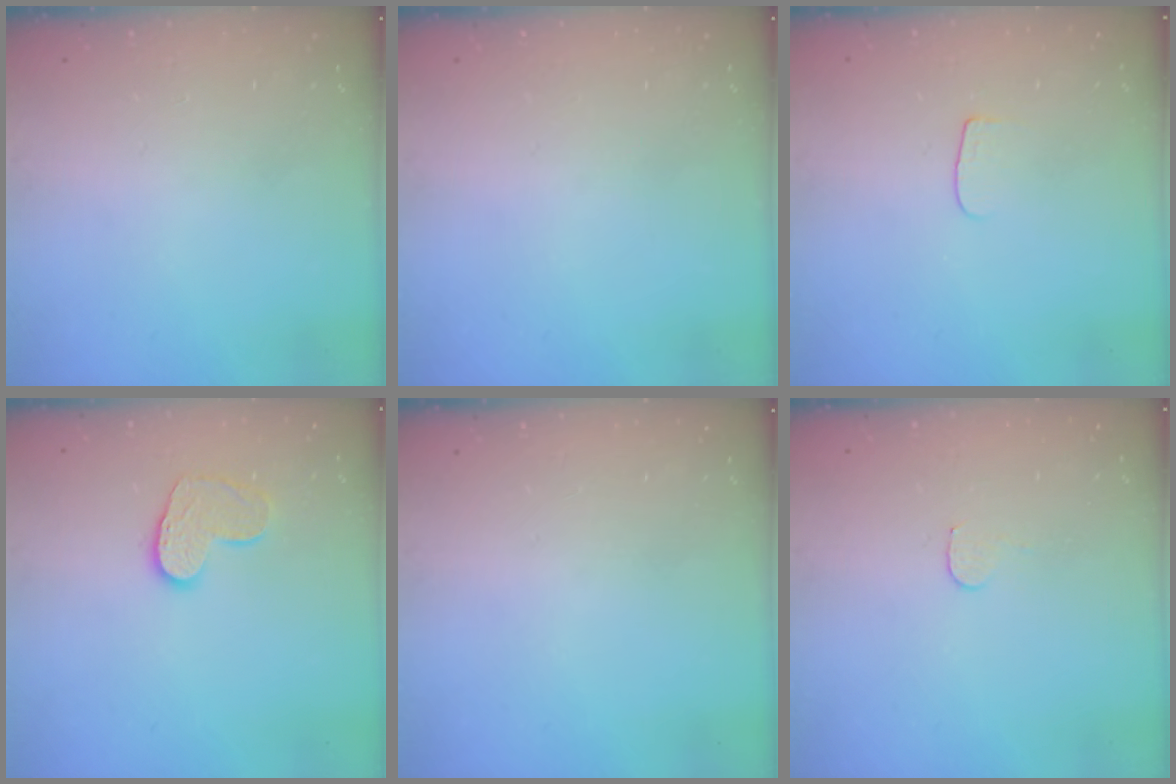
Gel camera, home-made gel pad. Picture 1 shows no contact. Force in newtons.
{"total": 0.0}
{"total": 4.3, "press": 4.3, "slide": 0.5}
{"total": 9.5, "press": 9.5, "slide": 0.7}
{"total": 0.0}
{"total": 3.5, "press": 3.5, "slide": 0.3}